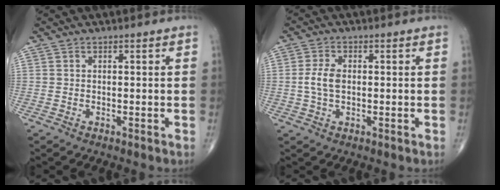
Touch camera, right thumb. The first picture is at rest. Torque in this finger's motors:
{"motor_torque": [0.52, -0.27, 0.95, 0.00, -0.07]}